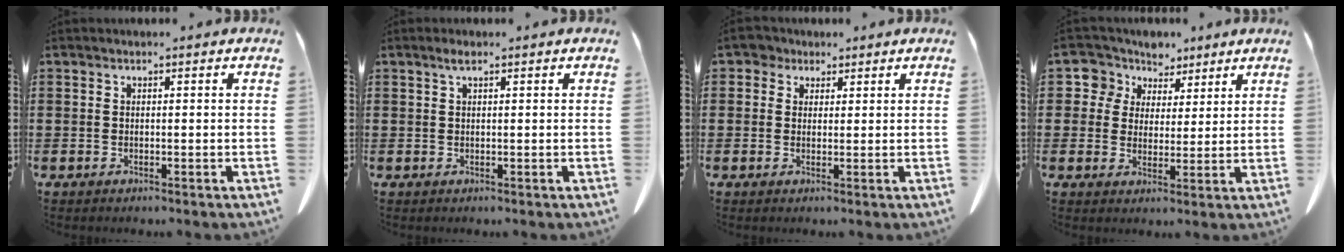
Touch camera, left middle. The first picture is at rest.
{"total": 1.2, "force": [0.6, 0.2, 1.0], "torque": [-0.022, 0.003, 0.009]}
{"total": 2.6, "force": [1.9, 1.7, 0.6], "torque": [-0.021, 0.011, 0.035]}
{"total": 5.9, "force": [3.9, 4.5, 0.2], "torque": [-0.043, -0.010, 0.069]}